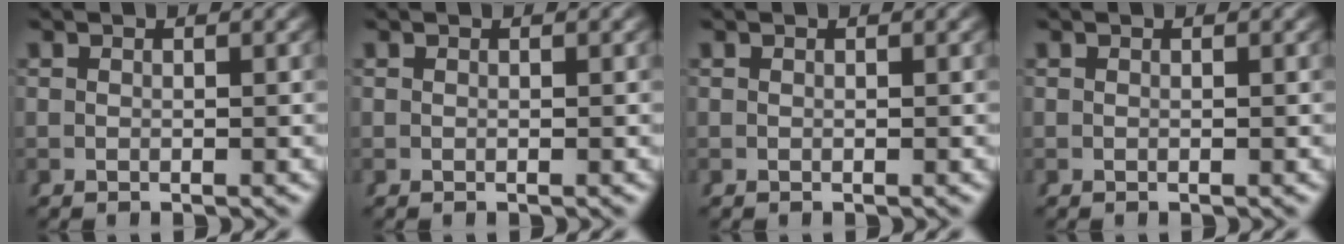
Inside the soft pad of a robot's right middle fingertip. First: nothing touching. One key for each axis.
{"total": 0.0}
{"total": 0.0}
{"total": 0.0}